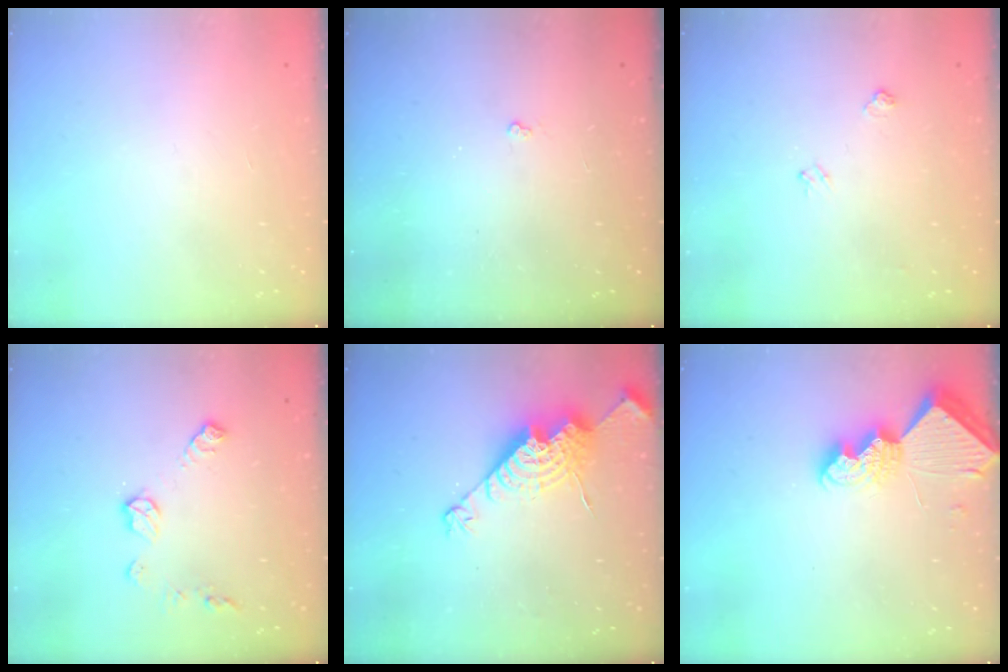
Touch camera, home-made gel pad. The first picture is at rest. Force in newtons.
{"total": 1.8, "press": 1.8, "slide": 0.3}
{"total": 3.3, "press": 3.2, "slide": 0.5}
{"total": 8.4, "press": 8.4, "slide": 0.3}
{"total": 14.7, "press": 14.7, "slide": 1.2}
{"total": 8.8, "press": 8.7, "slide": 0.8}